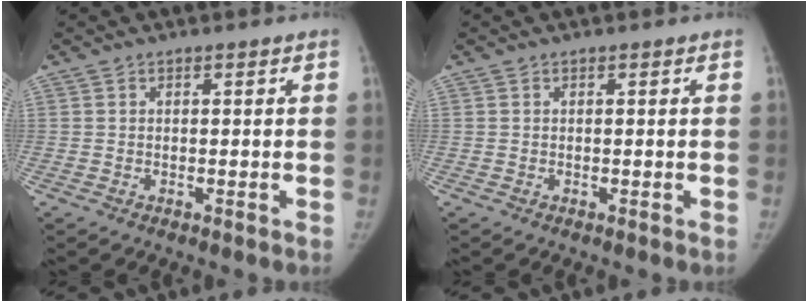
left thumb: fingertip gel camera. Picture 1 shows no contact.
{"total": 0.0}